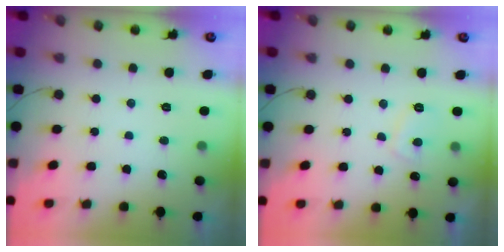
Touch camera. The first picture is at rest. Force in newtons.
{"total": 3.6, "press": 3.5, "slide": 0.6}